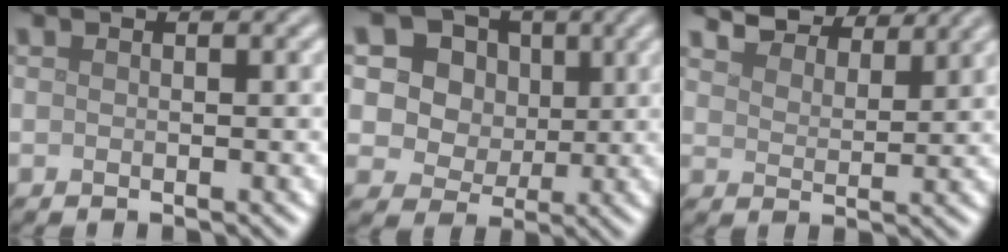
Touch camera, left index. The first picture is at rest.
{"total": 10.6, "force": [4.5, 8.3, 4.9], "torque": [-0.106, 0.025, 0.055]}
{"total": 6.5, "force": [6.0, 1.5, 2.0], "torque": [-0.044, 0.001, 0.101]}